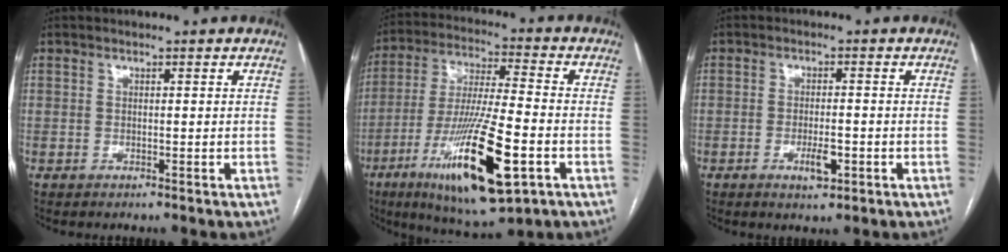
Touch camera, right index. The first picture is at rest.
{"total": 19.4, "force": [-7.7, 2.9, 17.5], "torque": [-0.341, -0.034, -0.129]}
{"total": 3.5, "force": [-1.4, 1.1, 3.0], "torque": [-0.053, 0.001, -0.017]}